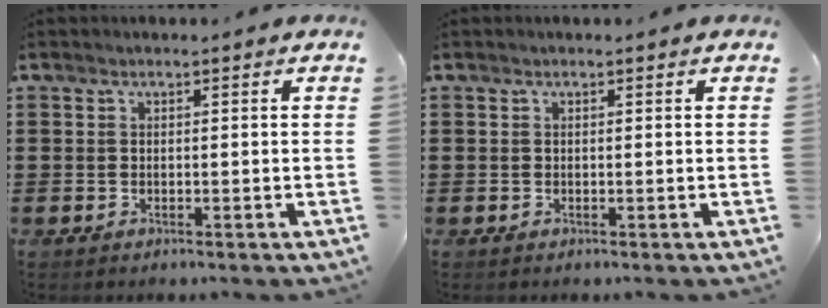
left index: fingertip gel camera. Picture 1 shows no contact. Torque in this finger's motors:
{"motor_torque": [-0.01, -0.07, 0.00, 0.00]}